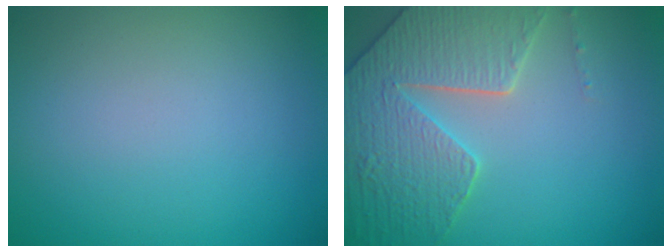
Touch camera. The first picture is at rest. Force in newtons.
{"total": 6.3, "press": 5.6, "slide": 3.1}